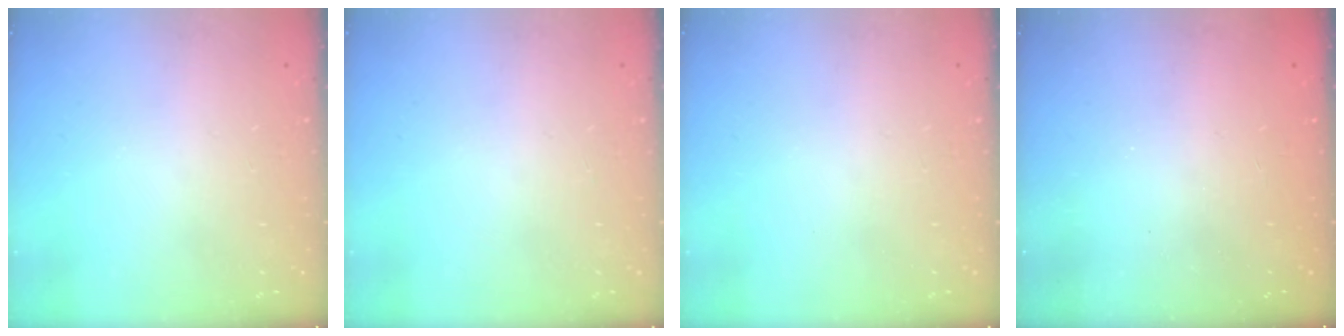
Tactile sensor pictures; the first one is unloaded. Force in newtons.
{"total": 0.0}
{"total": 0.0}
{"total": 2.3, "press": 2.2, "slide": 0.8}